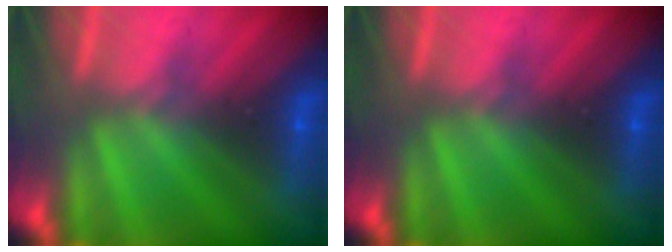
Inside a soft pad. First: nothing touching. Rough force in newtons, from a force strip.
{"total": 0.0}